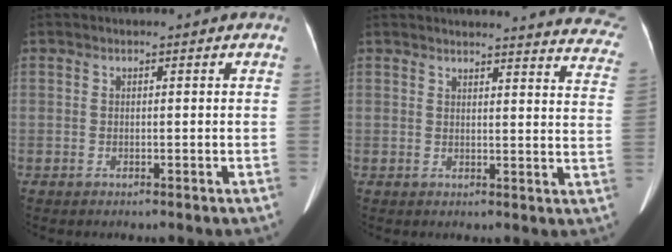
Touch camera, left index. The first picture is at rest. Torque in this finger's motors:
{"motor_torque": [0.89, -1.25, 0.03, 0.00]}